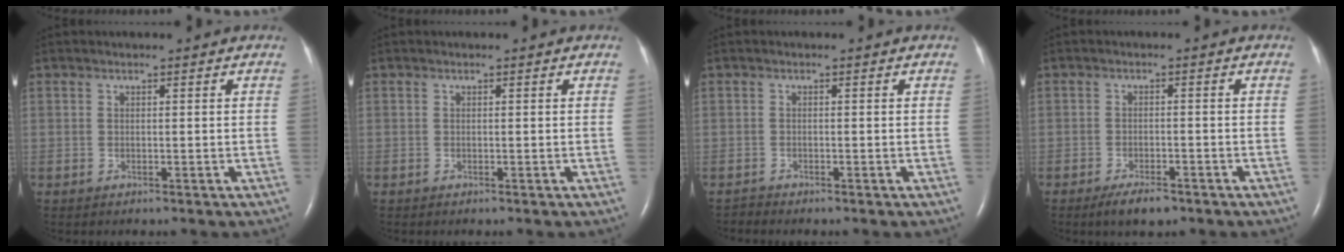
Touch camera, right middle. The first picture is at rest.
{"total": 0.0}
{"total": 0.7, "force": [-0.6, -0.1, -0.3], "torque": [-0.001, -0.007, -0.012]}
{"total": 3.9, "force": [-2.8, 1.2, 2.5], "torque": [-0.051, -0.004, -0.045]}